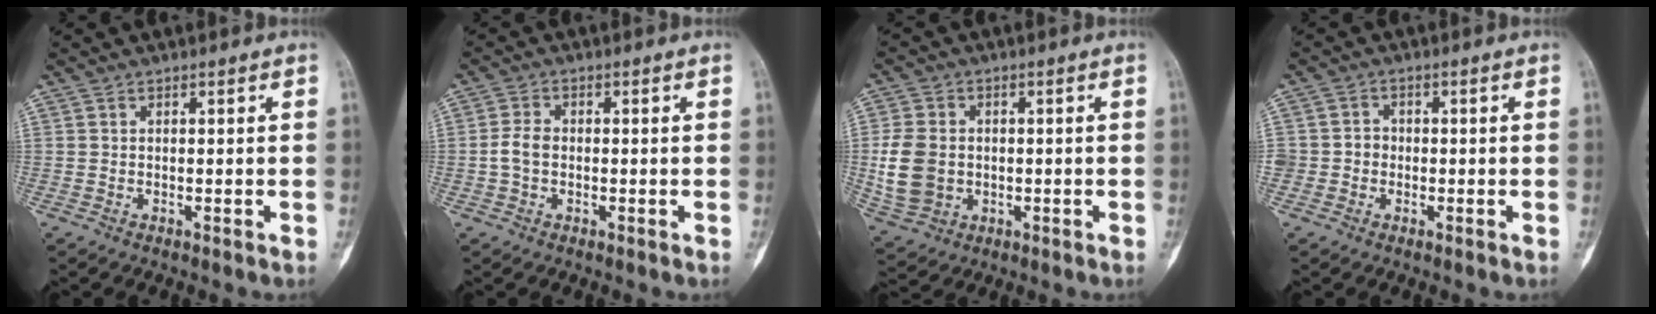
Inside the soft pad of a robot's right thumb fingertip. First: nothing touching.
{"total": 3.4, "force": [-0.5, 2.4, 2.5], "torque": [-0.053, 0.010, -0.014]}
{"total": 9.6, "force": [-0.5, 7.6, 5.9], "torque": [-0.115, 0.002, -0.001]}
{"total": 2.9, "force": [-0.7, 2.7, 0.7], "torque": [0.010, 0.011, -0.018]}